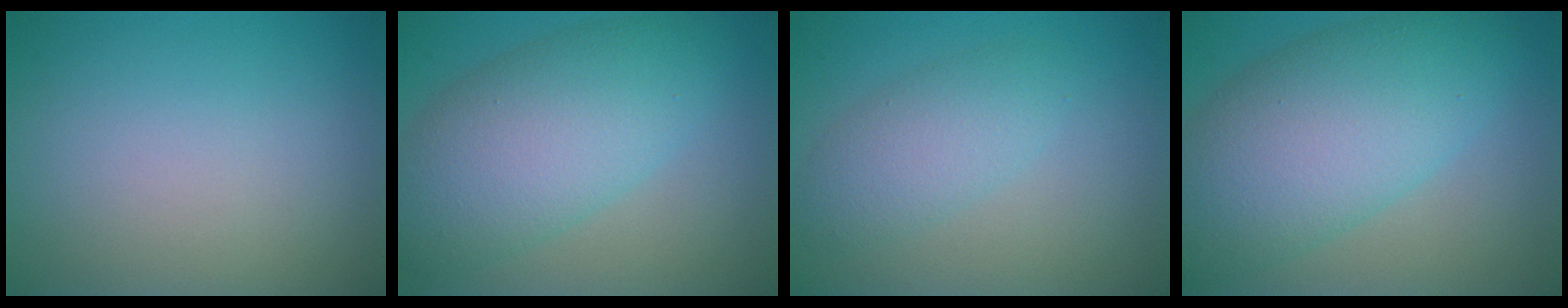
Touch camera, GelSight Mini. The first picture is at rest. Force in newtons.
{"total": 8.4, "press": 8.4, "slide": 0.2}
{"total": 3.3, "press": 3.3, "slide": 0.0}
{"total": 10.0, "press": 10.0, "slide": 0.4}